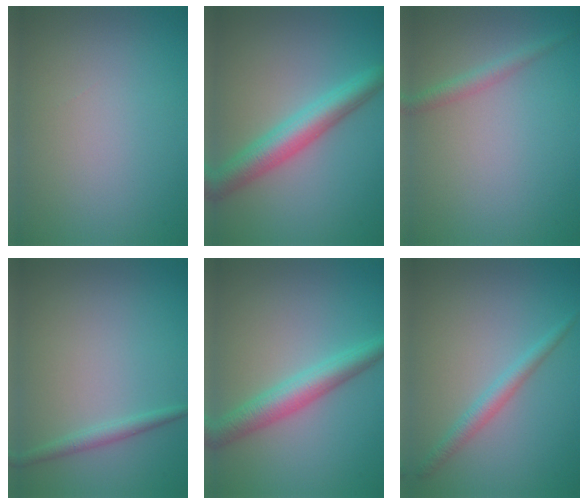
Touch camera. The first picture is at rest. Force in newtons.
{"total": 5.0, "press": 5.0, "slide": 0.0}
{"total": 1.6, "press": 1.6, "slide": 0.1}
{"total": 1.4, "press": 1.4, "slide": 0.1}
{"total": 4.3, "press": 4.3, "slide": 0.0}
{"total": 2.0, "press": 2.0, "slide": 0.0}